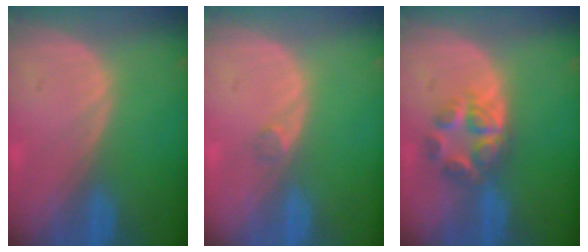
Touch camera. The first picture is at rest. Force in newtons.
{"total": 1.2, "press": 1.0, "slide": 0.7}
{"total": 5.9, "press": 5.4, "slide": 2.2}